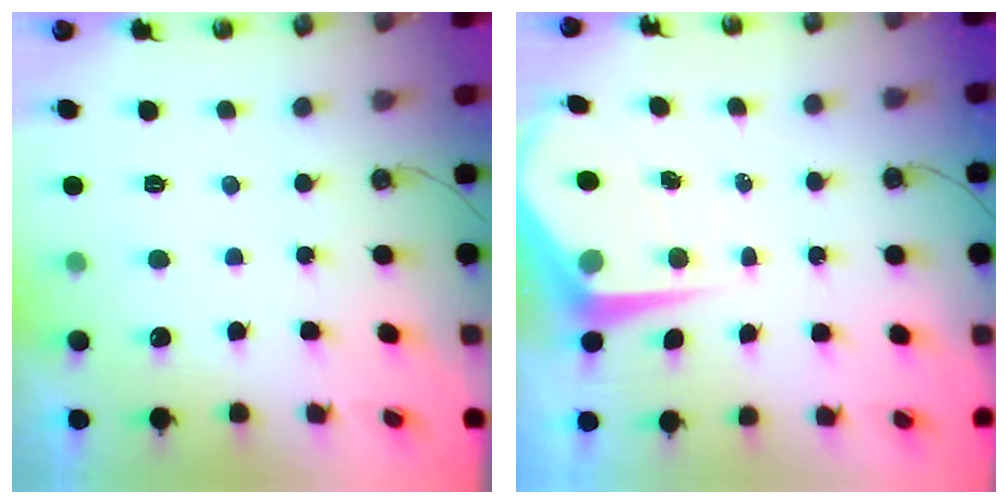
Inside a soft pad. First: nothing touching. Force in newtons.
{"total": 6.6, "press": 6.6, "slide": 0.5}